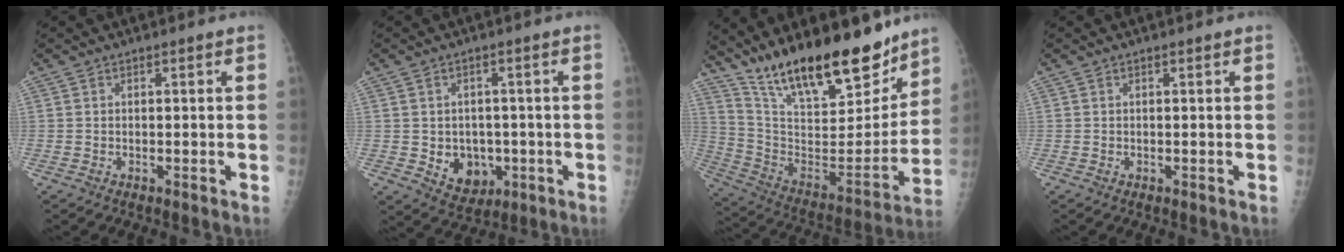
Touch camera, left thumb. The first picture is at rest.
{"total": 7.2, "force": [-1.4, 5.9, 3.9], "torque": [-0.025, 0.001, -0.005]}
{"total": 25.8, "force": [19.3, 8.5, 14.9], "torque": [-0.207, -0.090, 0.328]}
{"total": 0.0}